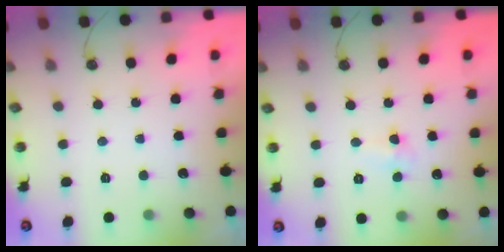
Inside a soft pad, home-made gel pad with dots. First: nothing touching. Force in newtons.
{"total": 4.3, "press": 2.3, "slide": 3.7}